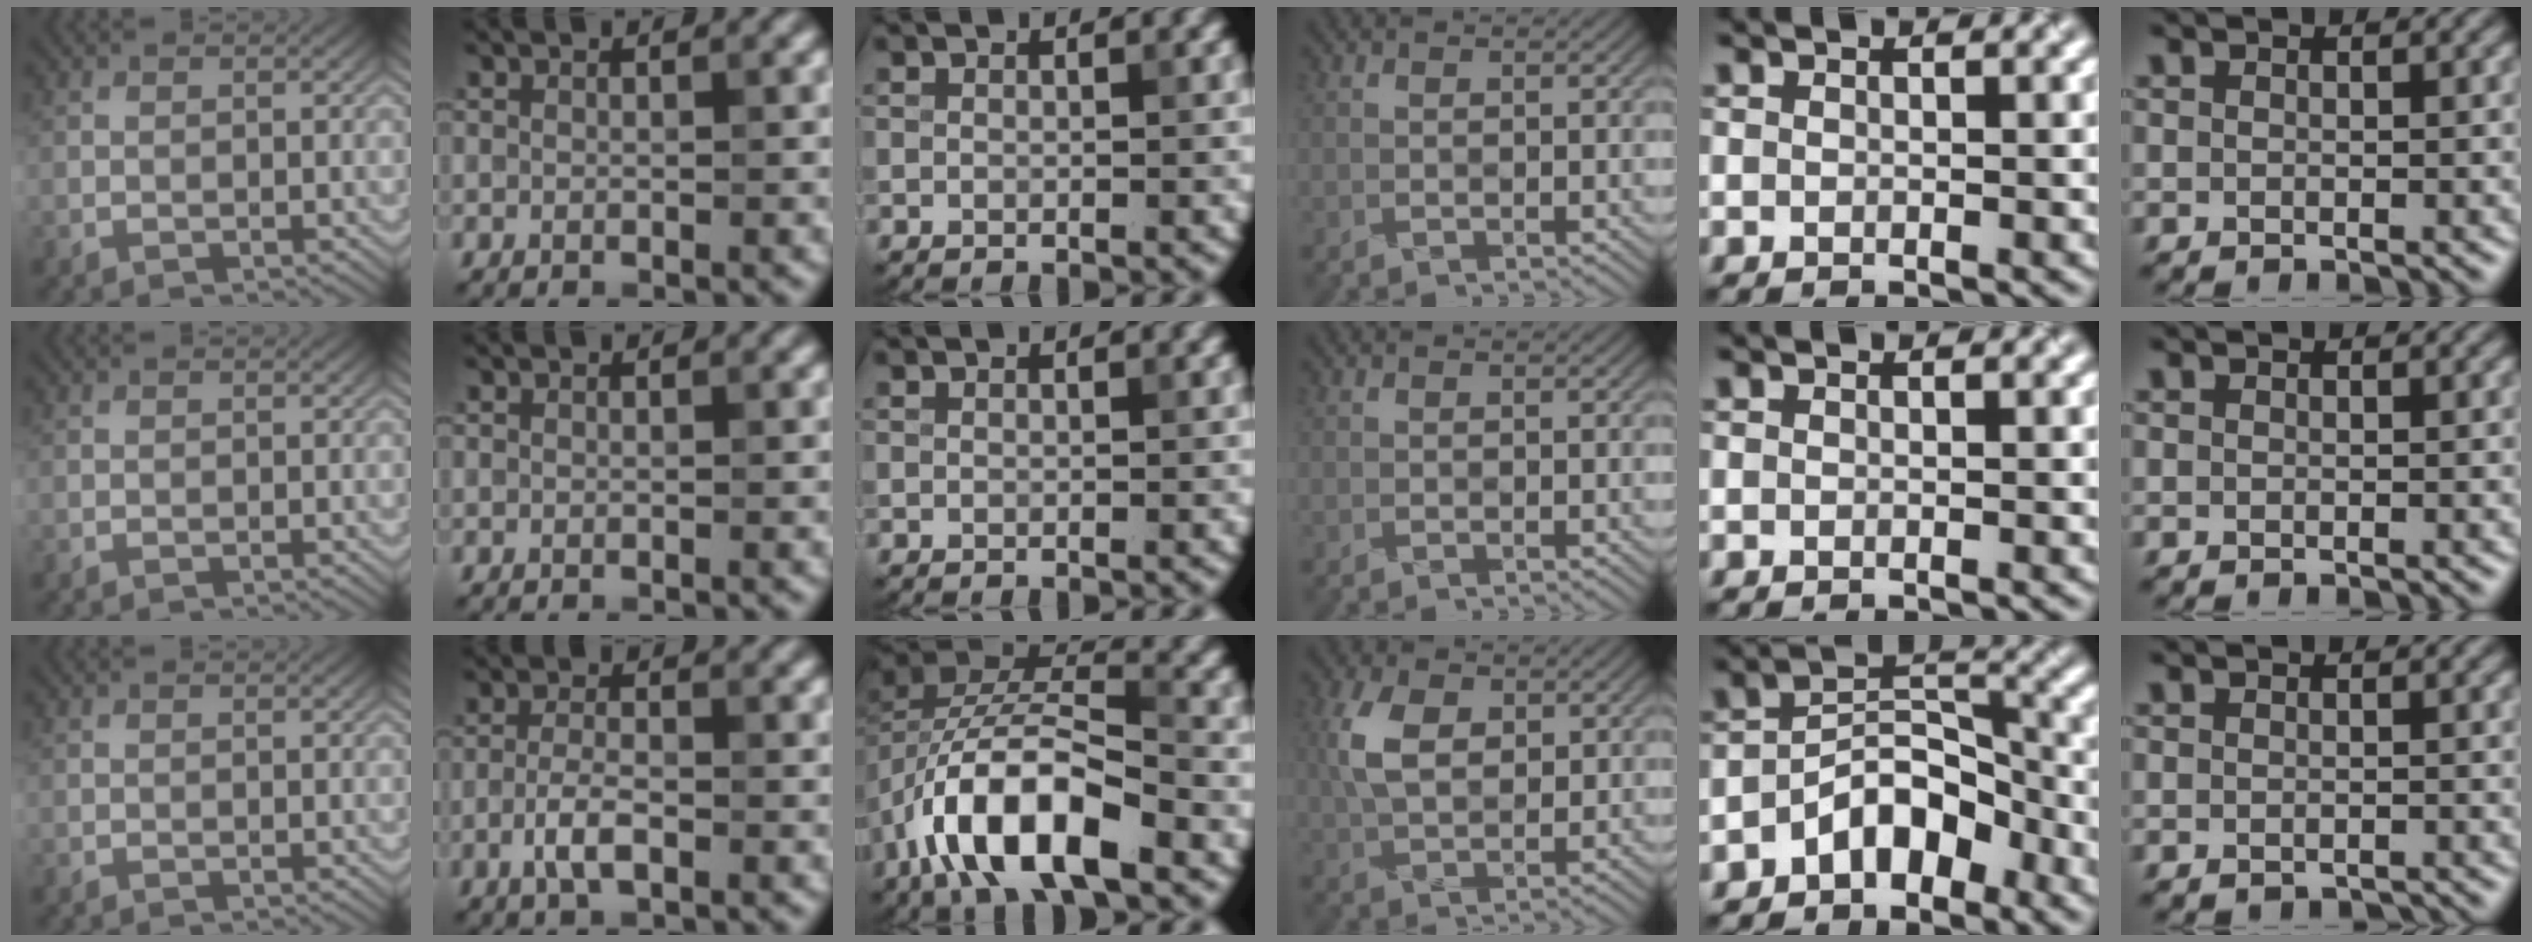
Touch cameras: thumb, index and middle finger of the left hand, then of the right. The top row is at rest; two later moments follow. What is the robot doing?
{"motion": "fold", "object": "napkin"}